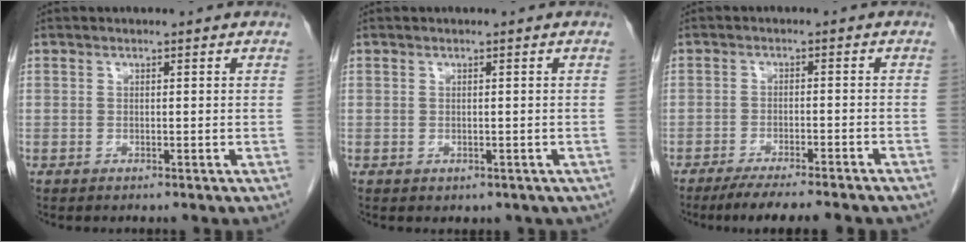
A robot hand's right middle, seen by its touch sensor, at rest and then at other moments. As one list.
[{"total": 1.1, "force": [-0.3, 0.9, 0.6], "torque": [-0.010, -0.001, 0.005]}, {"total": 10.8, "force": [-9.2, 0.6, 5.6], "torque": [-0.065, -0.015, -0.132]}]